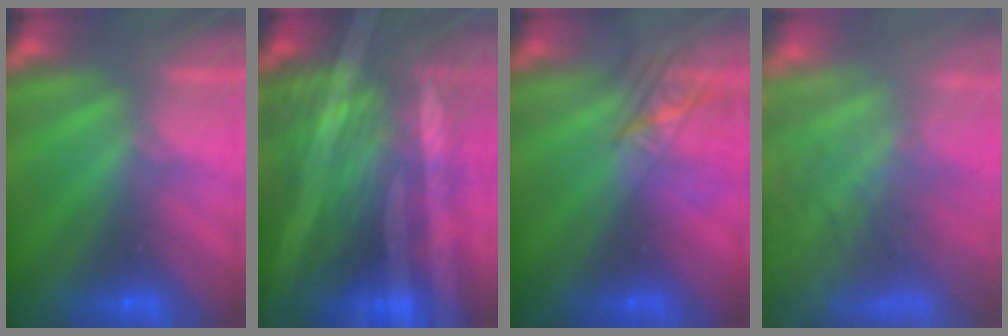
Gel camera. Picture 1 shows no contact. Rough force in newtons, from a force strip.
{"total": 7.1}
{"total": 2.4}
{"total": 9.6}